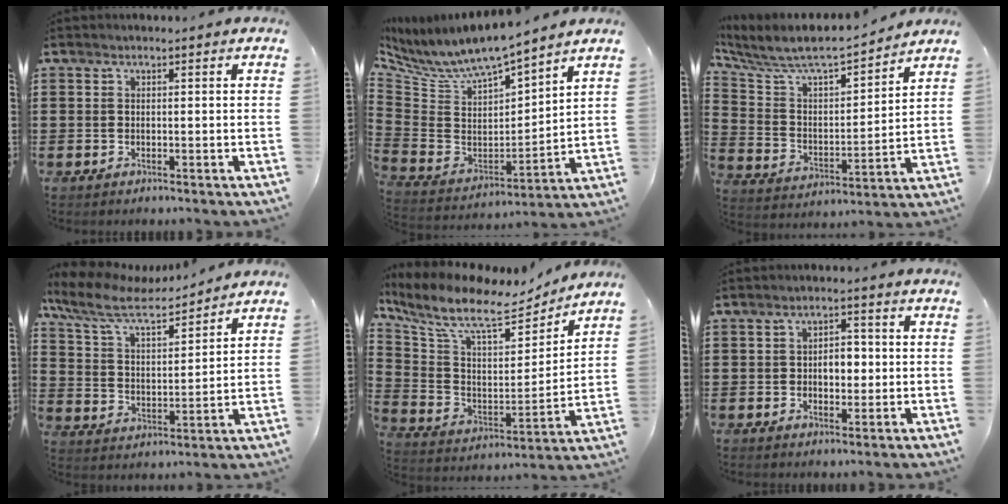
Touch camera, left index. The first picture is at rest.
{"total": 6.9, "force": [6.2, 1.1, 2.8], "torque": [-0.088, -0.054, 0.103]}
{"total": 7.0, "force": [6.4, 1.3, 2.4], "torque": [-0.082, -0.050, 0.104]}
{"total": 8.7, "force": [7.4, 2.3, 4.1], "torque": [-0.111, -0.030, 0.126]}
{"total": 11.0, "force": [8.6, 3.3, 6.1], "torque": [-0.156, -0.045, 0.147]}
{"total": 4.1, "force": [-0.2, 2.5, 3.3], "torque": [-0.052, 0.003, -0.013]}